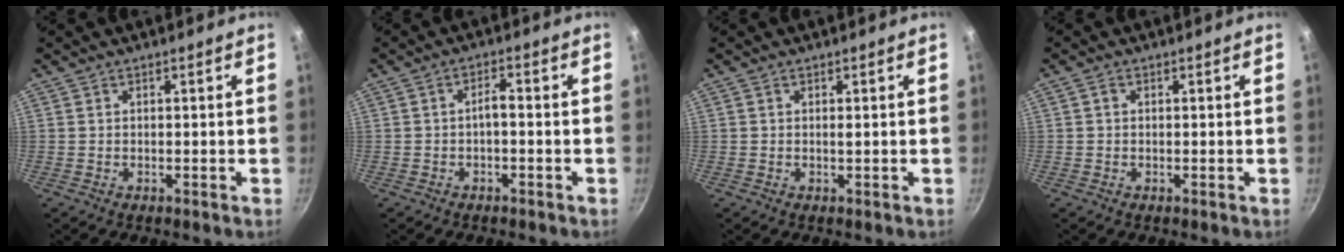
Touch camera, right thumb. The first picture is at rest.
{"total": 2.3, "force": [-0.8, 0.8, 2.0], "torque": [-0.038, 0.018, -0.016]}
{"total": 0.5, "force": [0.1, 0.1, 0.5], "torque": [-0.010, 0.000, 0.001]}
{"total": 1.0, "force": [0.2, 0.8, 0.6], "torque": [-0.010, 0.006, 0.002]}